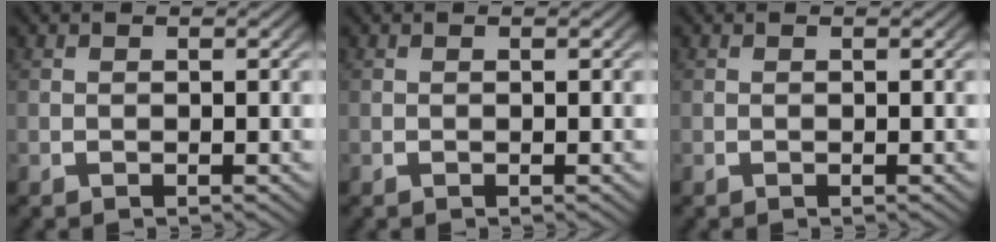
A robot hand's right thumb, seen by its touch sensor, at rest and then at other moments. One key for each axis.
{"total": 0.0}
{"total": 0.0}